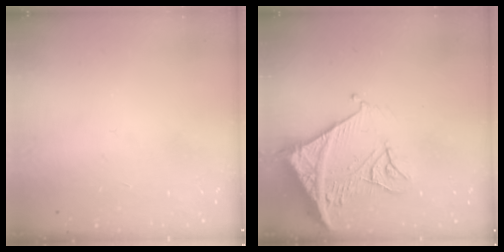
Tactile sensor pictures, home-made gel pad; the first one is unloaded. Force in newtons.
{"total": 14.2, "press": 14.1, "slide": 1.5}